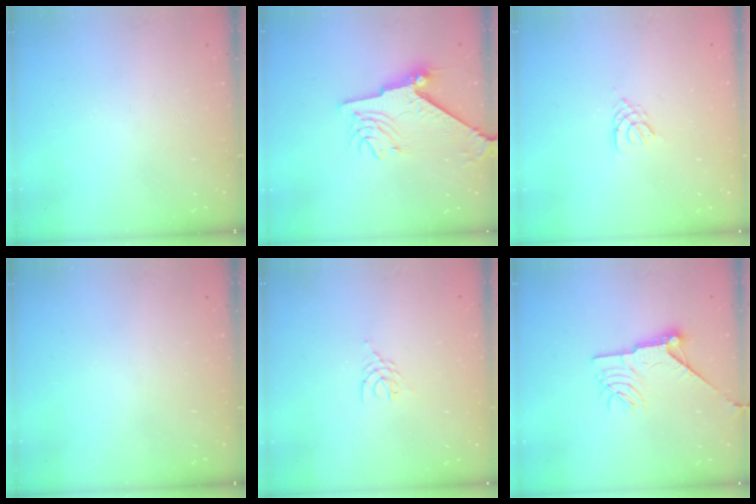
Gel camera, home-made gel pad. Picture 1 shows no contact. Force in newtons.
{"total": 11.5, "press": 11.4, "slide": 1.2}
{"total": 2.6, "press": 2.5, "slide": 0.5}
{"total": 0.0}
{"total": 3.2, "press": 3.1, "slide": 0.4}
{"total": 11.6, "press": 11.5, "slide": 1.2}